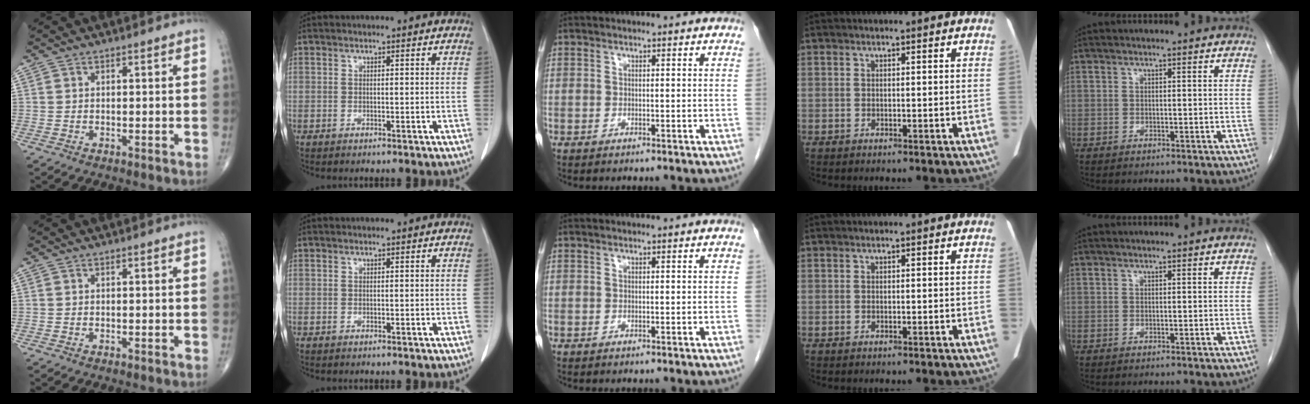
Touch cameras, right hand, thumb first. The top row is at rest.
{}